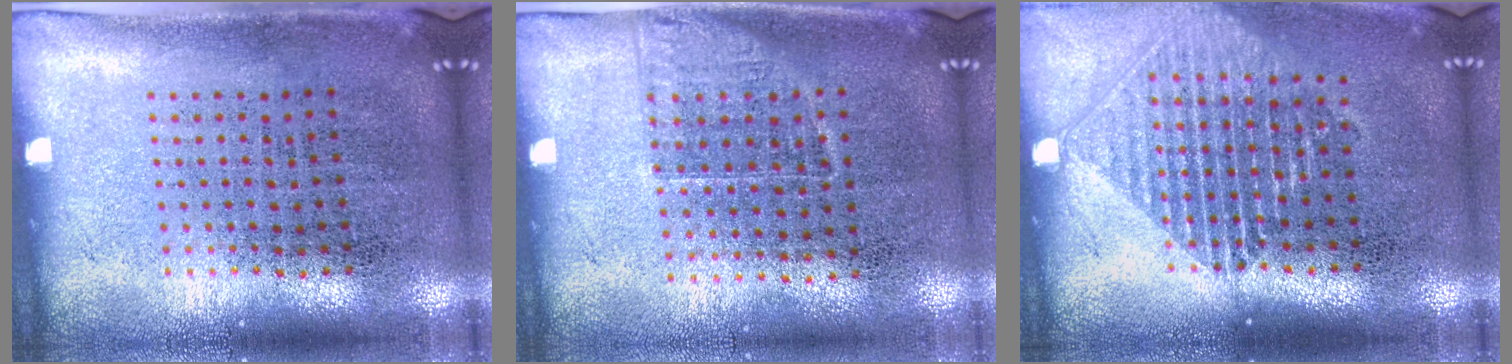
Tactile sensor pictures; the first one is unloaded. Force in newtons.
{"total": 1.2, "press": 0.9, "slide": 0.7}
{"total": 1.6, "press": 1.4, "slide": 0.7}